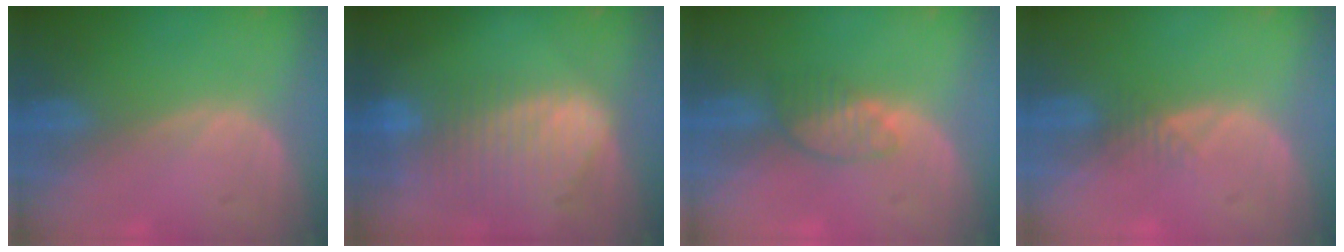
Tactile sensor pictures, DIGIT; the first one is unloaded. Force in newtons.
{"total": 10.1, "press": 8.5, "slide": 5.4}
{"total": 3.4, "press": 3.4, "slide": 0.5}
{"total": 1.6, "press": 1.4, "slide": 0.9}